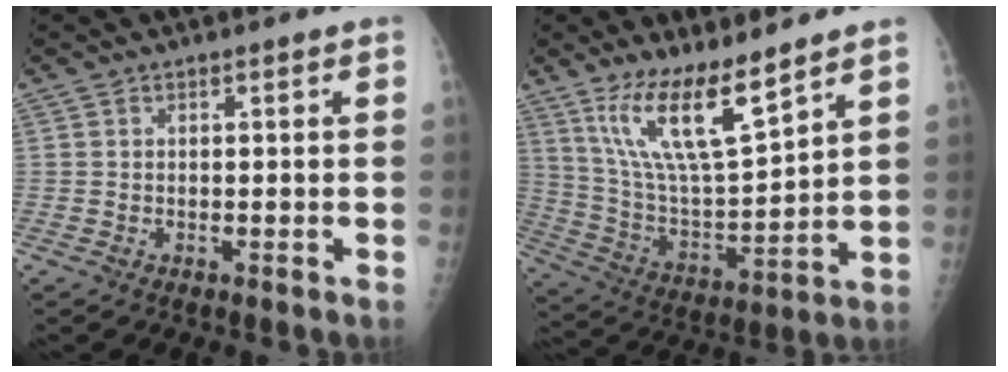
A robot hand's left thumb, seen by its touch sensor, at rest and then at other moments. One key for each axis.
{"total": 14.8, "fx": 10.2, "fy": 3.4, "fz": 10.2, "tx": -0.174, "ty": -0.065, "tz": 0.207}